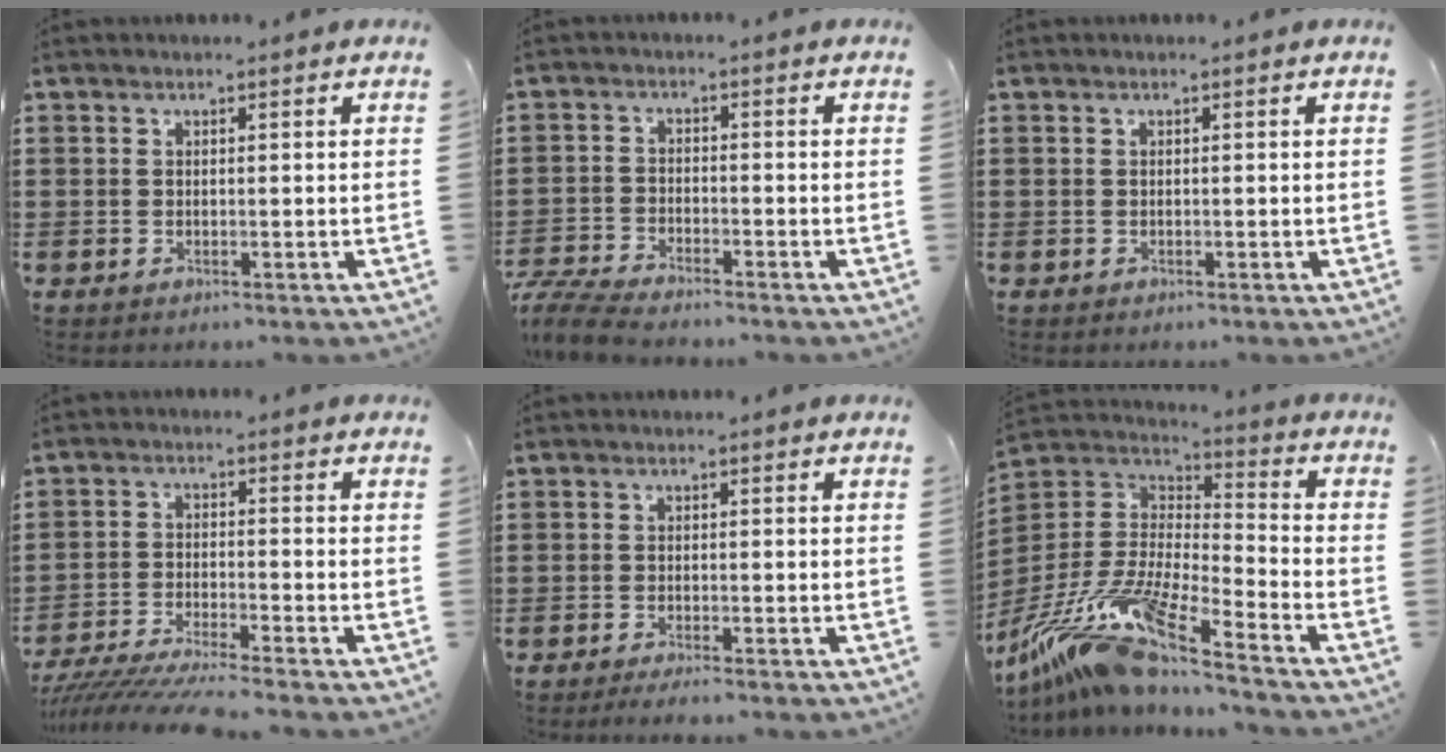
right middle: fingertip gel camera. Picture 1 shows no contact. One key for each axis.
{"total": 5.2, "fx": -5.0, "fy": 0.4, "fz": 1.7, "tx": -0.060, "ty": -0.010, "tz": -0.106}
{"total": 0.0}
{"total": 5.7, "fx": -5.4, "fy": -0.4, "fz": 1.9, "tx": -0.049, "ty": -0.022, "tz": -0.110}
{"total": 1.3, "fx": -1.1, "fy": -0.1, "fz": 0.6, "tx": -0.009, "ty": -0.002, "tz": -0.021}
{"total": 14.3, "fx": -11.4, "fy": 0.8, "fz": 8.6, "tx": -0.197, "ty": -0.003, "tz": -0.230}